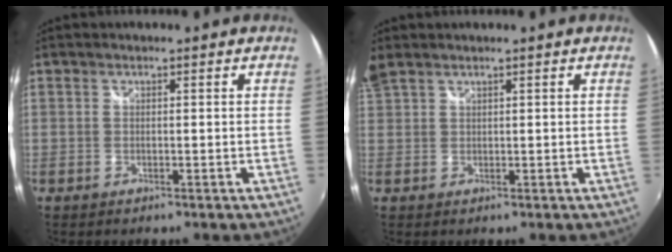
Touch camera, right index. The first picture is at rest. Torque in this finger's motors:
{"motor_torque": [0.01, 0.01, 0.02, 0.02]}